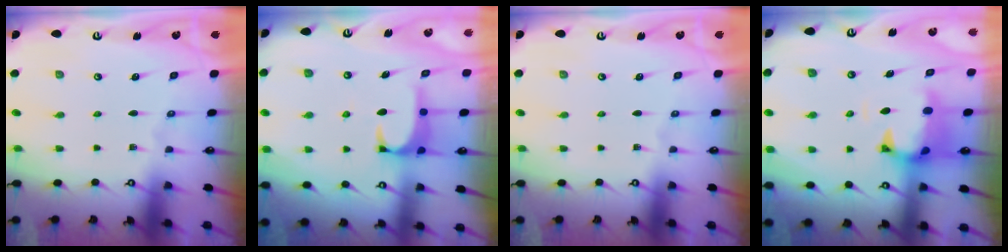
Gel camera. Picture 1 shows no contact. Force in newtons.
{"total": 1.2, "press": 1.1, "slide": 0.5}
{"total": 0.0}
{"total": 1.1, "press": 0.3, "slide": 1.1}